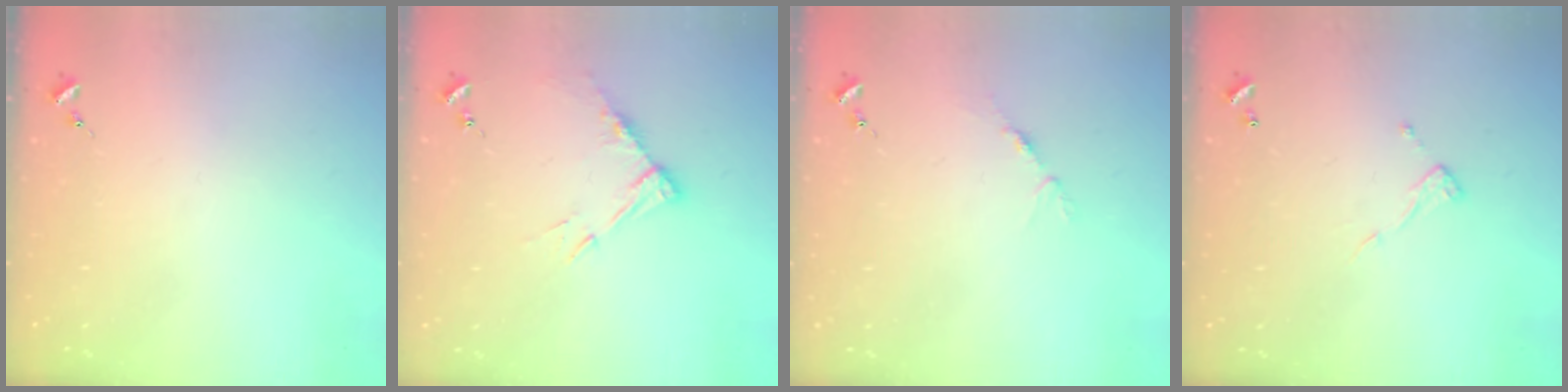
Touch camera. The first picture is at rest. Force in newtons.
{"total": 9.1, "press": 9.1, "slide": 0.7}
{"total": 4.0, "press": 3.9, "slide": 0.5}
{"total": 7.0, "press": 7.0, "slide": 0.4}